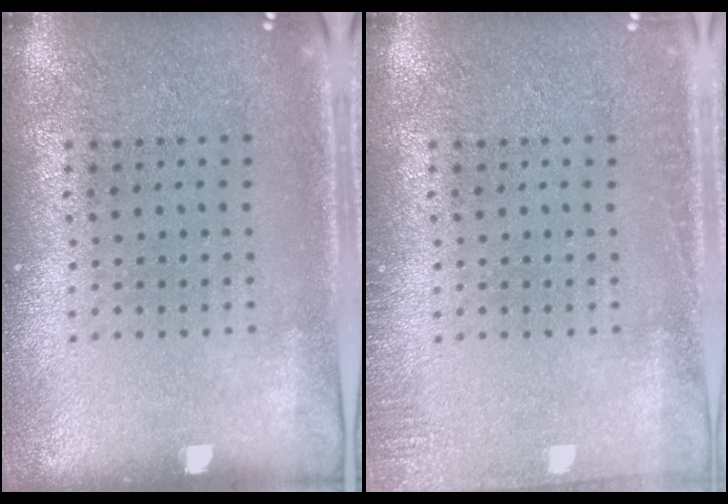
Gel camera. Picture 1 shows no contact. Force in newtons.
{"total": 1.3, "press": 1.3, "slide": 0.3}